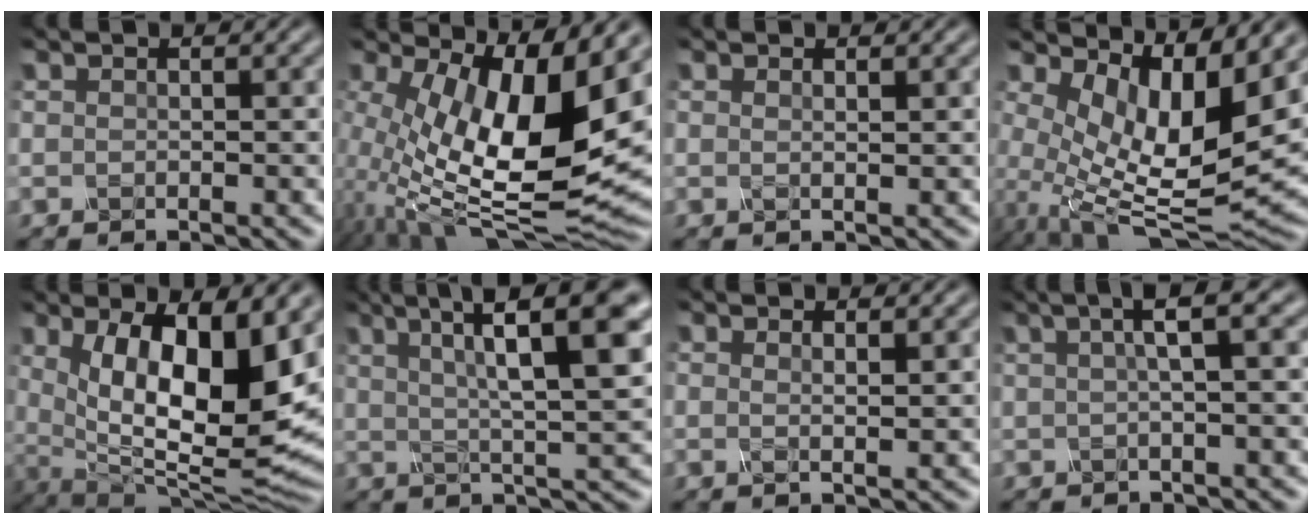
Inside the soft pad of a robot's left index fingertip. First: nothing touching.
{"total": 14.9, "force": [1.0, 6.4, 13.4], "torque": [-0.252, -0.016, 0.020]}
{"total": 0.7, "force": [0.4, 0.2, 0.6], "torque": [-0.011, -0.003, 0.003]}
{"total": 10.4, "force": [1.2, 4.8, 9.2], "torque": [-0.174, -0.026, 0.032]}
{"total": 14.1, "force": [2.4, 5.8, 12.7], "torque": [-0.188, -0.017, 0.049]}
{"total": 10.6, "force": [3.6, 2.4, 9.6], "torque": [-0.139, 0.019, 0.057]}
{"total": 1.3, "force": [0.6, 0.3, 1.2], "torque": [-0.019, -0.004, 0.007]}
{"total": 3.8, "force": [1.0, 0.6, 3.6], "torque": [-0.057, 0.012, 0.016]}